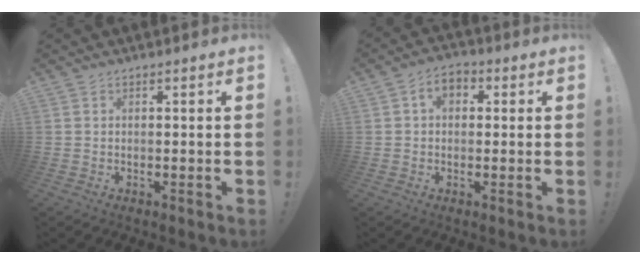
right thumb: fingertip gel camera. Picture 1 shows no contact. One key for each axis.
{"total": 5.3, "fx": 1.0, "fy": 3.7, "fz": 3.6, "tx": -0.053, "ty": 0.007, "tz": 0.018}